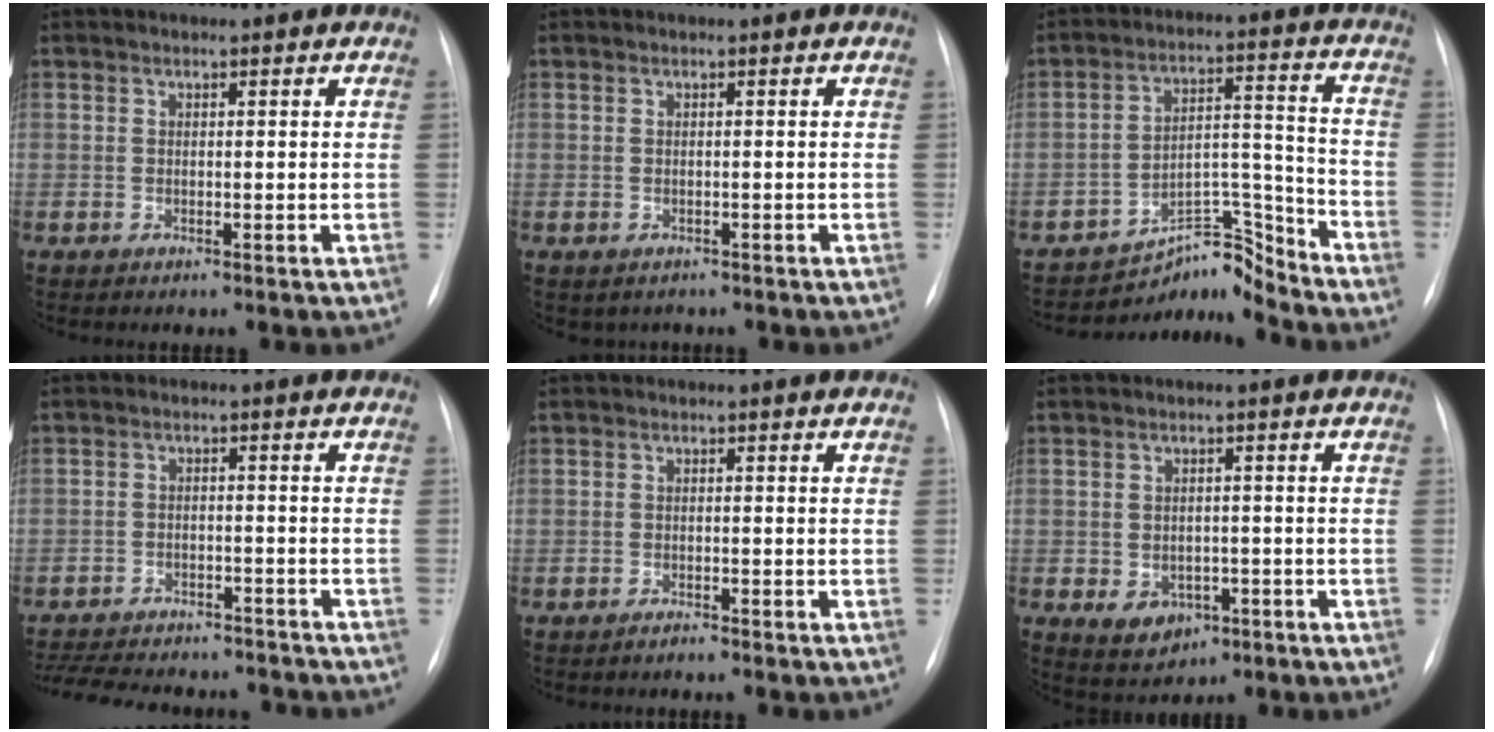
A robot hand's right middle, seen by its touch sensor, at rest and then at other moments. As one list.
[{"total": 1.7, "force": [-1.2, 1.1, 0.2], "torque": [-0.005, 0.003, -0.013]}, {"total": 8.1, "force": [-8.0, 1.2, 0.3], "torque": [0.003, 0.064, -0.129]}, {"total": 16.6, "force": [-14.8, 5.1, 5.6], "torque": [-0.132, -0.003, -0.201]}, {"total": 0.9, "force": [-0.8, 0.0, 0.3], "torque": [-0.006, -0.001, -0.011]}, {"total": 5.1, "force": [-1.9, 4.0, 2.5], "torque": [-0.036, 0.007, -0.013]}]